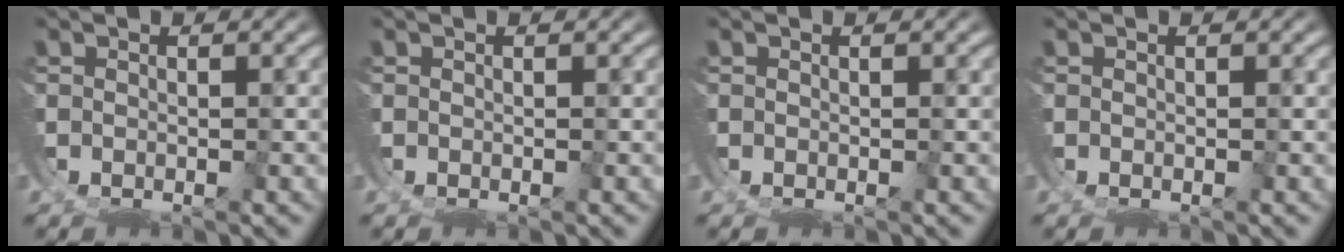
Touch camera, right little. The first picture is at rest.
{"total": 0.0}
{"total": 0.0}
{"total": 0.0}